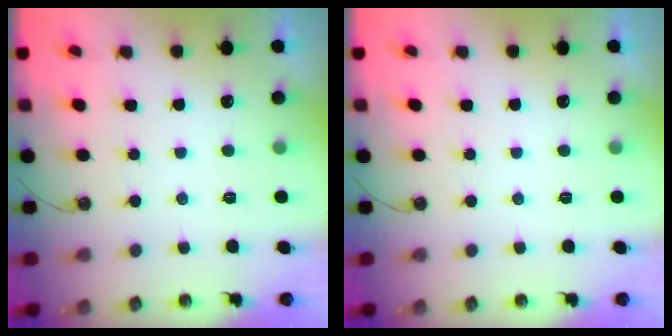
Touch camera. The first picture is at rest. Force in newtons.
{"total": 0.0}